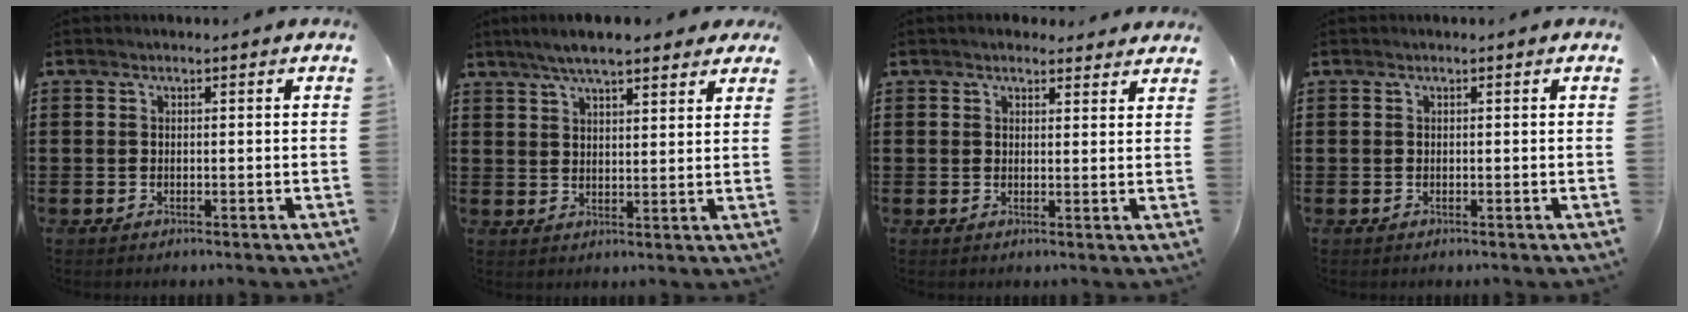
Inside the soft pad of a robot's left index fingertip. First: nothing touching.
{"total": 6.1, "force": [5.0, 1.1, 3.1], "torque": [-0.074, -0.002, 0.092]}
{"total": 2.3, "force": [2.1, 0.7, 0.3], "torque": [-0.004, -0.002, 0.039]}
{"total": 0.0}